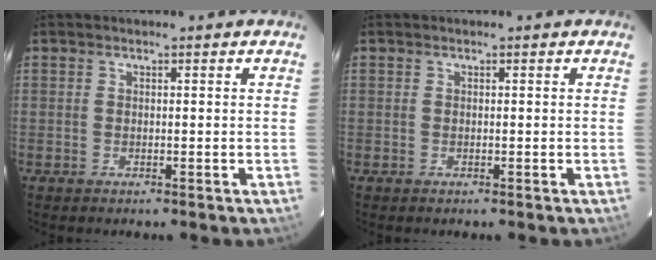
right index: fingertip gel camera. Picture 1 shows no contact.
{"total": 0.0}